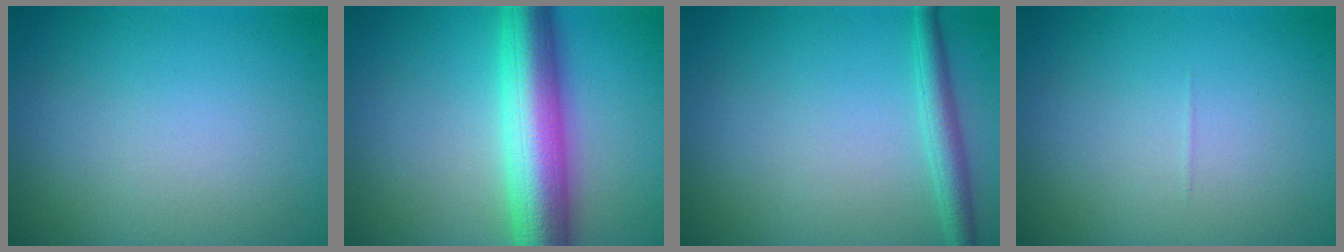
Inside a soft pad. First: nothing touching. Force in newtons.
{"total": 8.2, "press": 8.2, "slide": 0.0}
{"total": 2.3, "press": 2.3, "slide": 0.1}
{"total": 0.0}